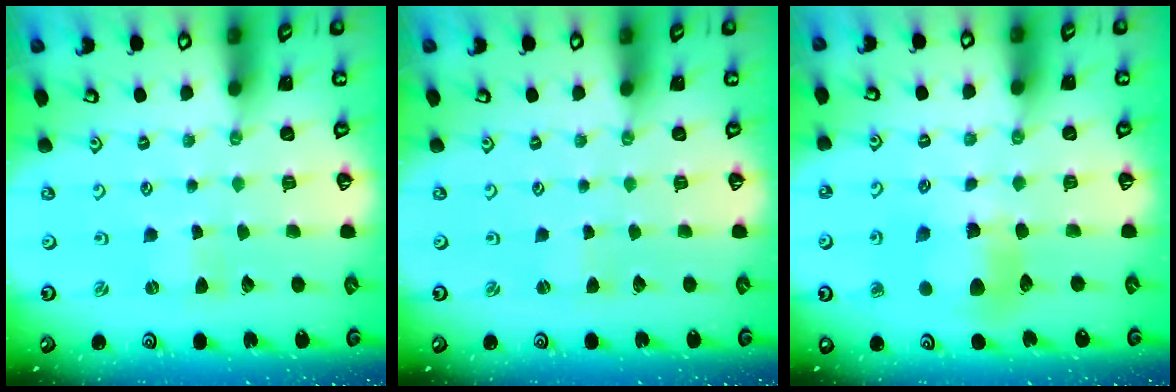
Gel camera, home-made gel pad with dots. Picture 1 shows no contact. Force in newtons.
{"total": 0.8, "press": 0.8, "slide": 0.2}
{"total": 9.2, "press": 9.1, "slide": 1.2}